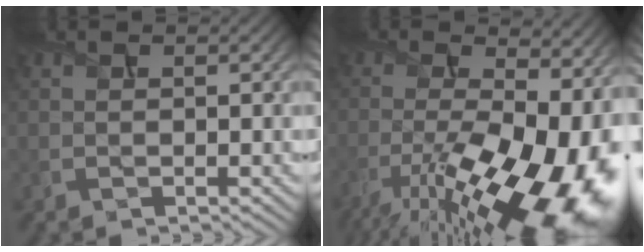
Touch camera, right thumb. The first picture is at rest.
{"total": 20.2, "force": [-8.2, 8.4, 16.5], "torque": [-0.262, -0.037, -0.113]}